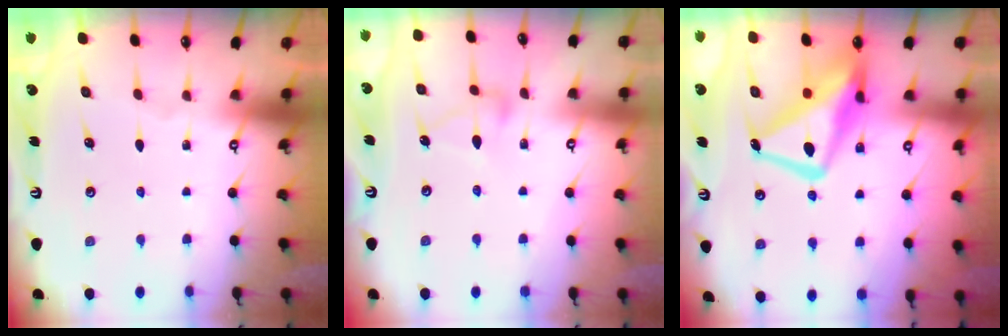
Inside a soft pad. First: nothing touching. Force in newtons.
{"total": 6.0, "press": 6.0, "slide": 0.4}
{"total": 14.2, "press": 14.1, "slide": 1.4}